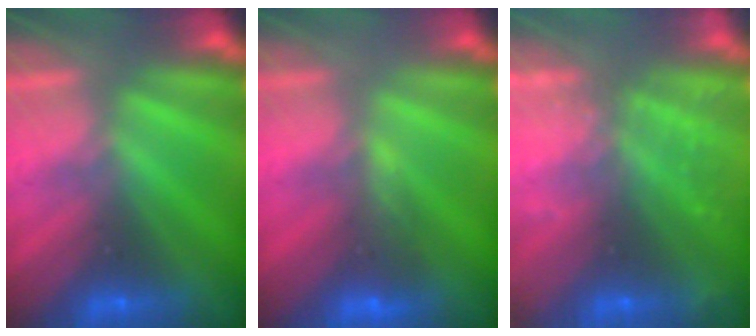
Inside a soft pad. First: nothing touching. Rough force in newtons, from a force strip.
{"total": 3.9}
{"total": 12.7}